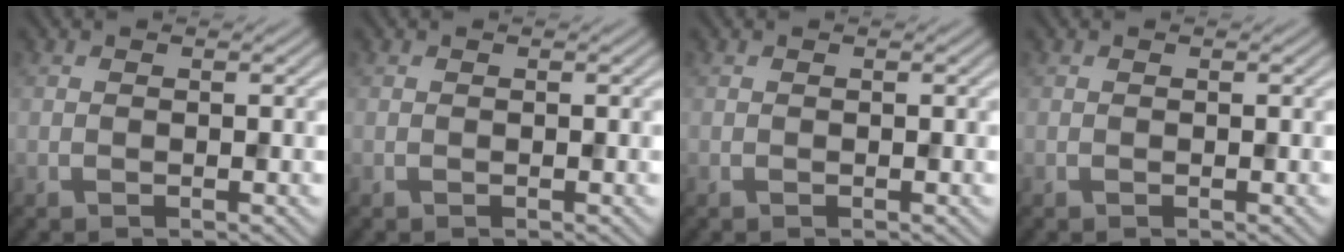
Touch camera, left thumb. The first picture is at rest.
{"total": 0.0}
{"total": 0.0}
{"total": 0.0}